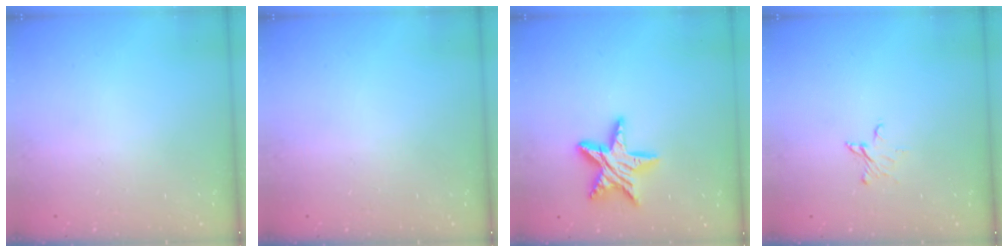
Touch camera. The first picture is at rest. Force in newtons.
{"total": 0.0}
{"total": 12.8, "press": 12.8, "slide": 0.7}
{"total": 3.4, "press": 3.4, "slide": 0.3}